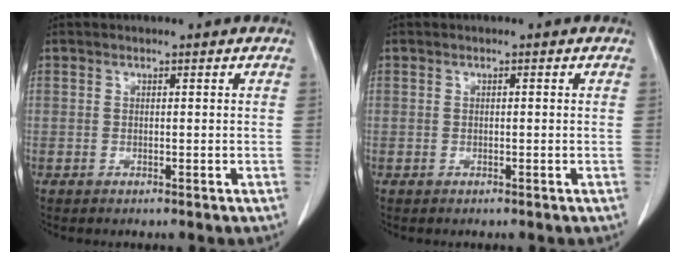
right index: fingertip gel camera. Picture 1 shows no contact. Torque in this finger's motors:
{"motor_torque": [-0.20, 0.16, -0.01, -0.01]}